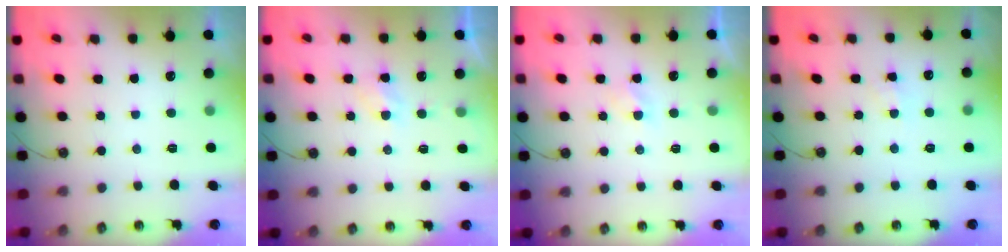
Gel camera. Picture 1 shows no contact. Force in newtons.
{"total": 3.8, "press": 3.7, "slide": 0.6}
{"total": 2.8, "press": 2.7, "slide": 0.6}
{"total": 2.7, "press": 2.7, "slide": 0.4}